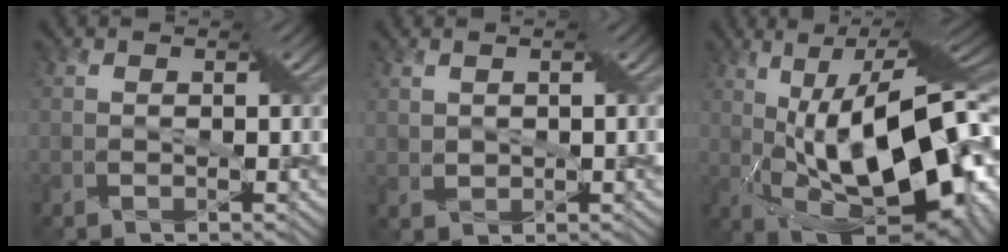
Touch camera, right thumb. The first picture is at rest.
{"total": 1.1, "force": [1.0, 0.5, 0.3], "torque": [-0.031, -0.006, 0.027]}
{"total": 17.0, "force": [1.5, 5.3, 16.1], "torque": [-0.285, 0.016, 0.030]}